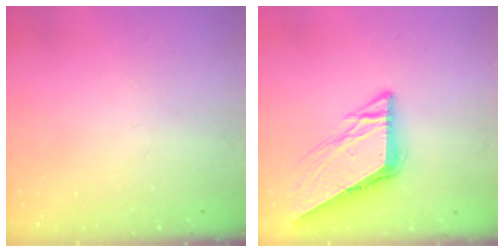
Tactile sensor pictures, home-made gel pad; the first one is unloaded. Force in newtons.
{"total": 10.7, "press": 10.6, "slide": 1.3}